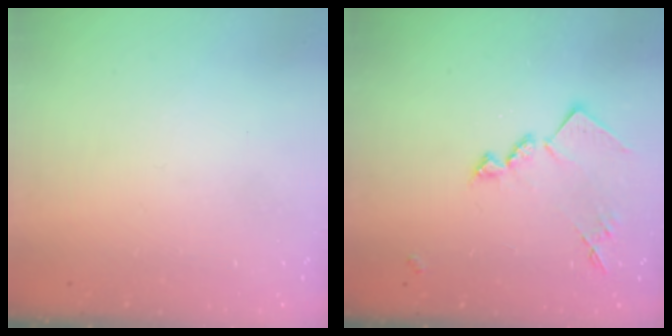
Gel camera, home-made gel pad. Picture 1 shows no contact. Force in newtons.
{"total": 13.5, "press": 13.5, "slide": 0.6}